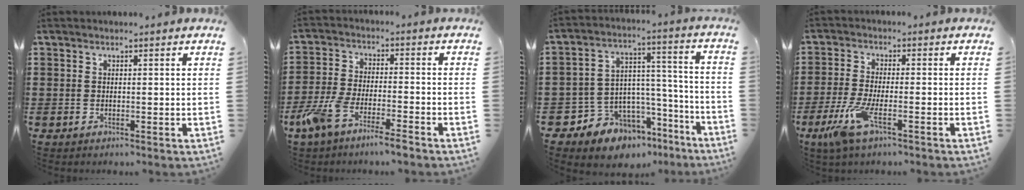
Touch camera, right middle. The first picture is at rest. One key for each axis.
{"total": 6.4, "fx": -4.9, "fy": 0.8, "fz": 4.0, "tx": -0.106, "ty": -0.015, "tz": -0.099}
{"total": 8.7, "fx": -7.0, "fy": 5.1, "fz": 0.8, "tx": -0.033, "ty": 0.017, "tz": -0.130}
{"total": 6.3, "fx": -3.0, "fy": 1.5, "fz": 5.3, "tx": -0.127, "ty": -0.018, "tz": -0.058}